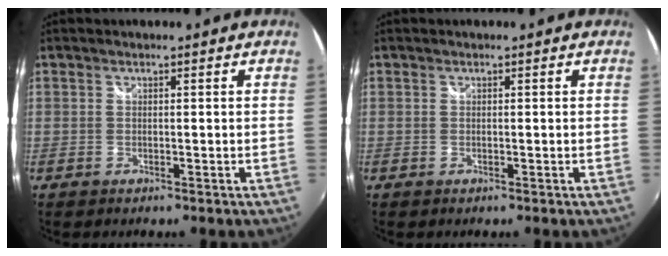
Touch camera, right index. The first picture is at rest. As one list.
[{"total": 0.0}]